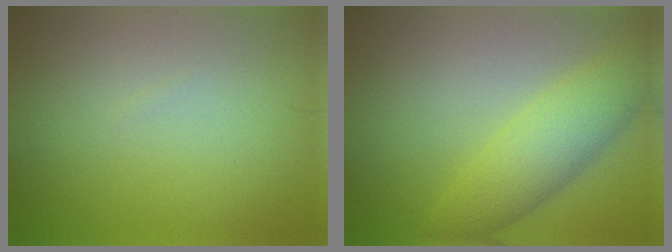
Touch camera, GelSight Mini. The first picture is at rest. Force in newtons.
{"total": 5.1, "press": 5.1, "slide": 0.1}